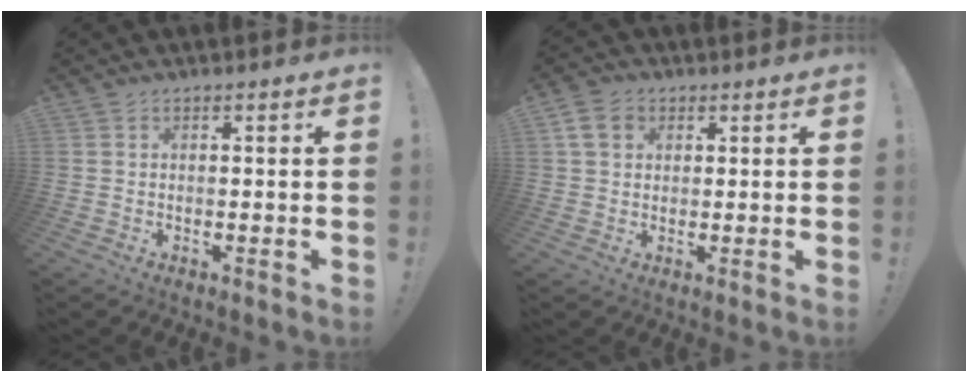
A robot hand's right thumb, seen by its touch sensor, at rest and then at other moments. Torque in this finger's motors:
{"motor_torque": [0.04, 0.04, 0.13, 0.08, 0.09]}